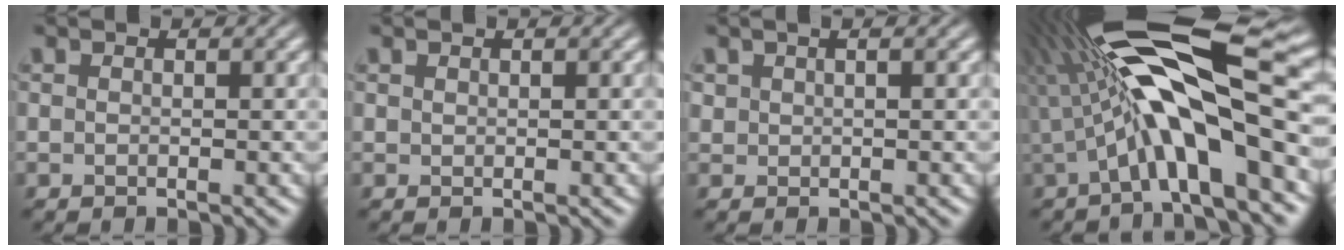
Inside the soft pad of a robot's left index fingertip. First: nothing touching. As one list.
[{"total": 0.0}, {"total": 0.8, "force": [0.7, 0.1, 0.2], "torque": [-0.007, 0.003, 0.020]}, {"total": 12.9, "force": [0.4, 3.4, 12.5], "torque": [-0.207, 0.030, 0.008]}]